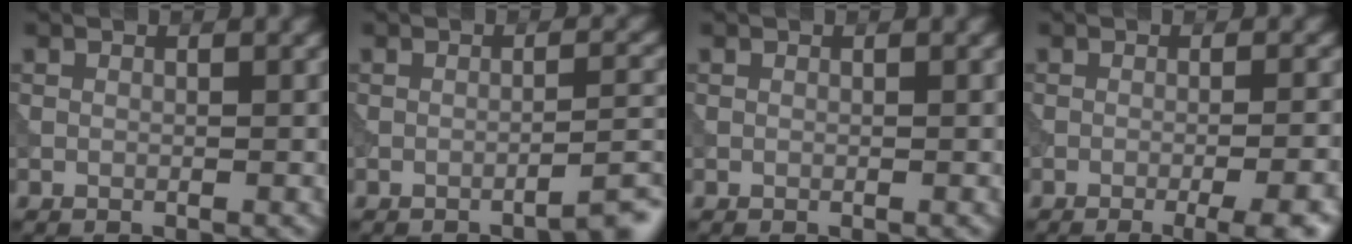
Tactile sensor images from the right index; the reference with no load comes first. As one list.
[{"total": 2.8, "force": [-2.2, 0.4, 1.8], "torque": [-0.014, 0.015, -0.041]}, {"total": 0.0}, {"total": 6.5, "force": [-3.4, 1.9, 5.2], "torque": [-0.045, 0.008, -0.038]}]